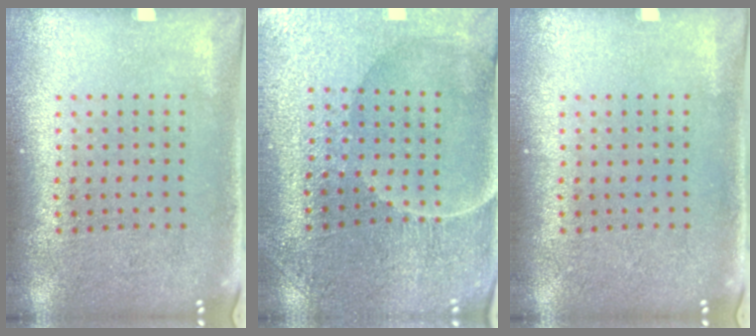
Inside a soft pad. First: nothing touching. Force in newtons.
{"total": 1.9, "press": 1.9, "slide": 0.2}
{"total": 0.0}